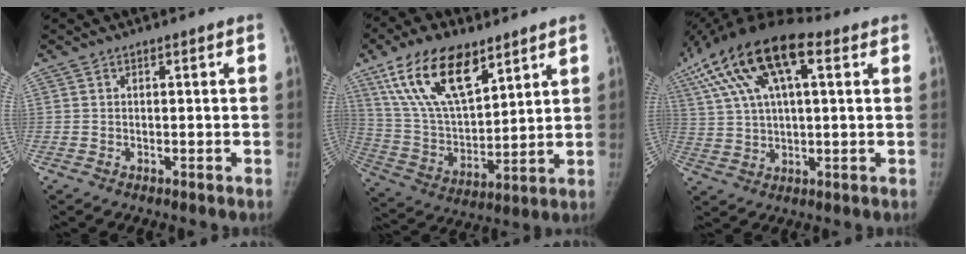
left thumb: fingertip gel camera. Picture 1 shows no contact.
{"total": 19.2, "force": [11.2, 8.8, 12.9], "torque": [-0.207, -0.042, 0.213]}
{"total": 19.9, "force": [8.9, 8.3, 15.7], "torque": [-0.312, 0.027, 0.158]}